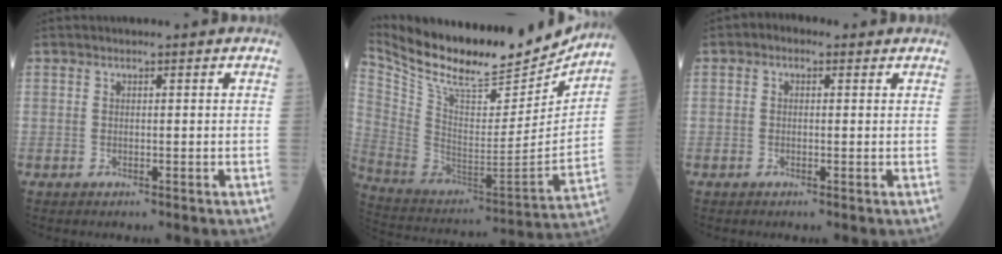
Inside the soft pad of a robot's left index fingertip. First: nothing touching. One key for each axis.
{"total": 26.1, "fx": 22.9, "fy": 5.7, "fz": 11.2, "tx": -0.208, "ty": -0.039, "tz": 0.357}
{"total": 1.9, "fx": 0.8, "fy": 1.4, "fz": 1.0, "tx": -0.017, "ty": 0.015, "tz": 0.005}